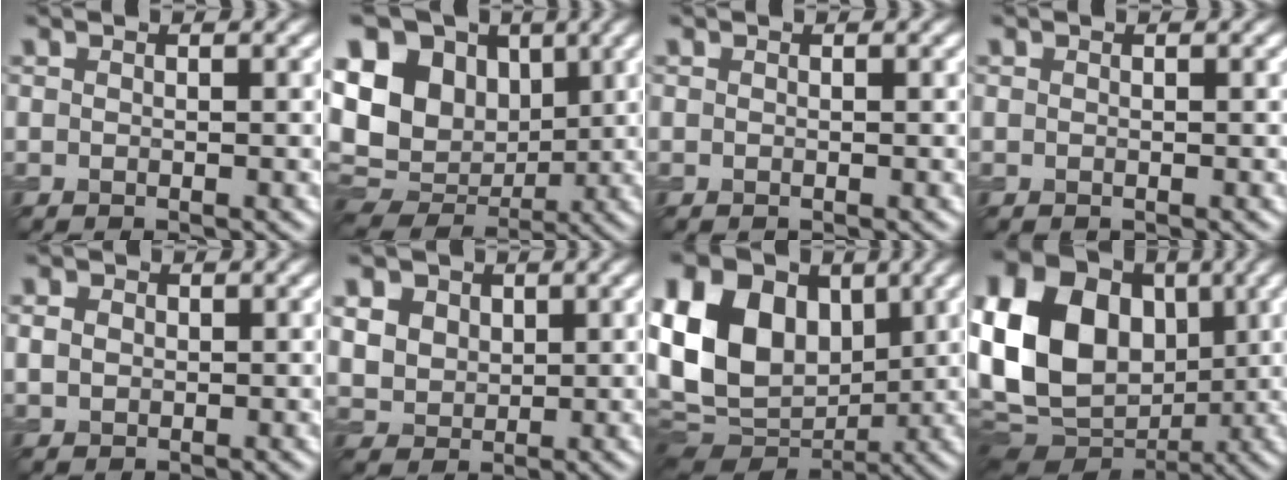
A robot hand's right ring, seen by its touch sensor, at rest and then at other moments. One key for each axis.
{"total": 15.2, "fx": 3.4, "fy": 11.8, "fz": 9.1, "tx": -0.185, "ty": 0.021, "tz": 0.056}
{"total": 0.0}
{"total": 0.0}
{"total": 1.7, "fx": 0.2, "fy": 1.5, "fz": 0.8, "tx": -0.015, "ty": -0.002, "tz": 0.004}
{"total": 8.4, "fx": 3.8, "fy": 6.4, "fz": 4.0, "tx": -0.106, "ty": 0.023, "tz": 0.059}
{"total": 15.5, "fx": 2.0, "fy": 11.5, "fz": 10.2, "tx": -0.215, "ty": 0.026, "tz": 0.040}
{"total": 18.0, "fx": 0.9, "fy": 13.9, "fz": 11.4, "tx": -0.239, "ty": 0.020, "tz": 0.008}